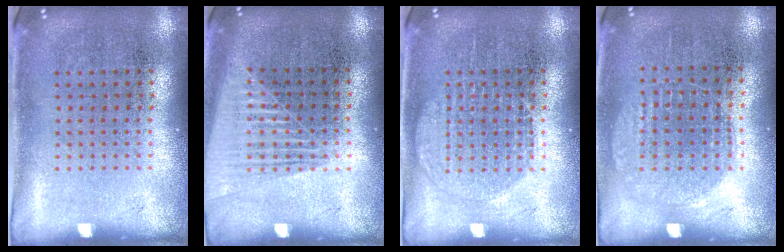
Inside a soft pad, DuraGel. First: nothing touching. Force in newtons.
{"total": 1.5, "press": 1.5, "slide": 0.4}
{"total": 1.9, "press": 1.8, "slide": 0.4}
{"total": 1.0, "press": 0.9, "slide": 0.4}